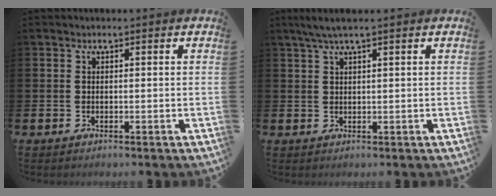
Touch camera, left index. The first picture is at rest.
{"total": 2.6, "force": [1.8, 0.1, 1.9], "torque": [-0.037, 0.003, 0.031]}